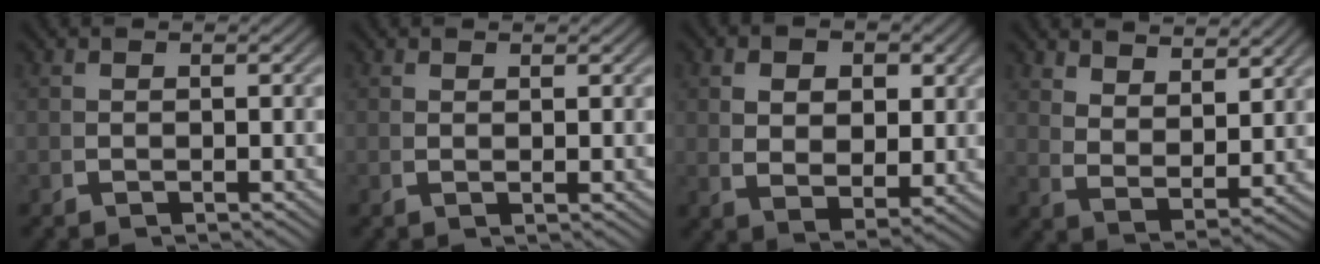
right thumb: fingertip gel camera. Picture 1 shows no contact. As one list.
[{"total": 0.8, "force": [0.6, -0.2, 0.4], "torque": [-0.006, 0.000, 0.013]}, {"total": 4.8, "force": [0.9, 3.2, 3.5], "torque": [-0.059, -0.019, 0.032]}, {"total": 4.3, "force": [2.6, 2.0, 2.9], "torque": [-0.059, -0.016, 0.060]}]